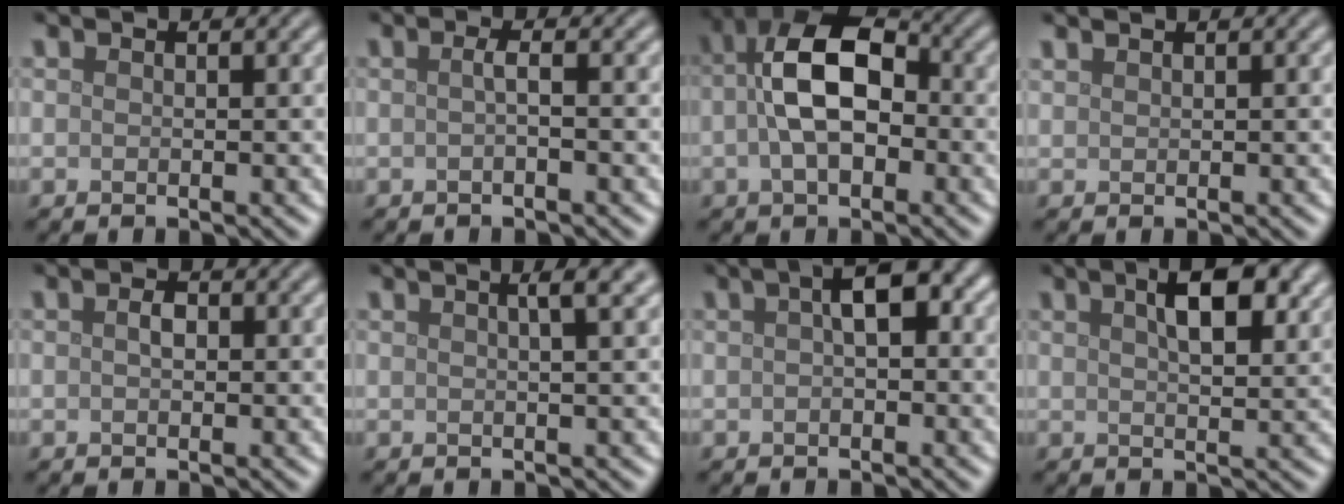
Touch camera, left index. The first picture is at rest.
{"total": 1.3, "force": [-0.1, 0.3, 1.2], "torque": [-0.018, 0.001, -0.005]}
{"total": 8.0, "force": [-0.1, 4.5, 6.7], "torque": [-0.134, 0.016, -0.012]}
{"total": 0.7, "force": [0.7, 0.0, 0.1], "torque": [-0.001, 0.002, 0.014]}
{"total": 1.1, "force": [0.1, 0.6, 0.9], "torque": [-0.017, 0.002, 0.000]}
{"total": 3.5, "force": [1.6, 1.1, 2.9], "torque": [-0.020, 0.014, -0.004]}
{"total": 3.2, "force": [0.6, 1.0, 3.0], "torque": [-0.045, 0.014, 0.002]}
{"total": 5.3, "force": [2.4, 1.8, 4.4], "torque": [-0.065, 0.008, 0.036]}